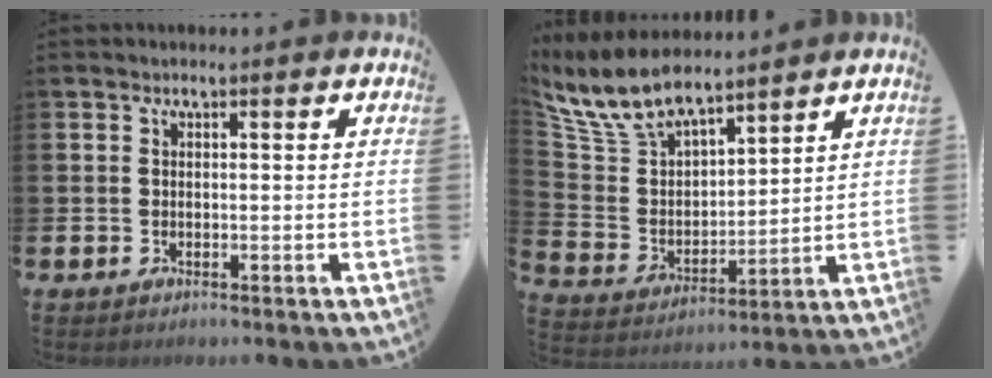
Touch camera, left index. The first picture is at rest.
{"total": 9.5, "force": [8.4, 3.0, 3.1], "torque": [-0.107, -0.039, 0.159]}